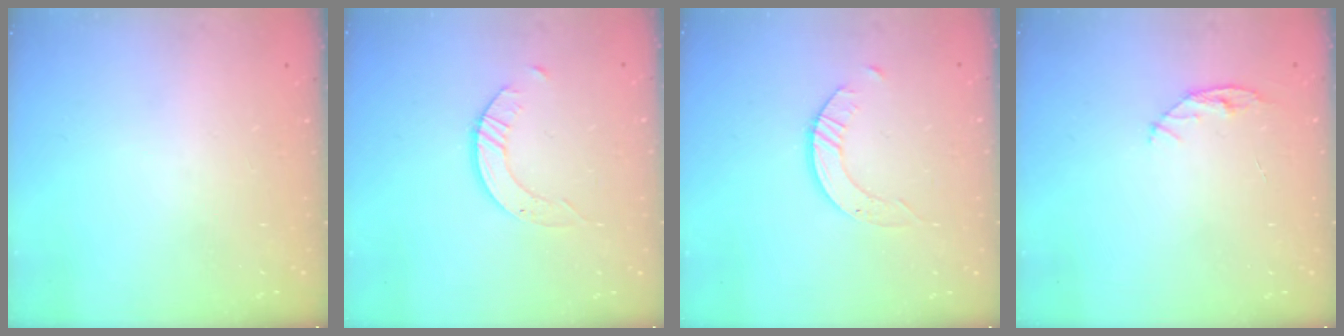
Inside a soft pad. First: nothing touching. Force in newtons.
{"total": 2.9, "press": 2.9, "slide": 0.3}
{"total": 2.9, "press": 2.9, "slide": 0.3}
{"total": 4.8, "press": 4.8, "slide": 0.5}